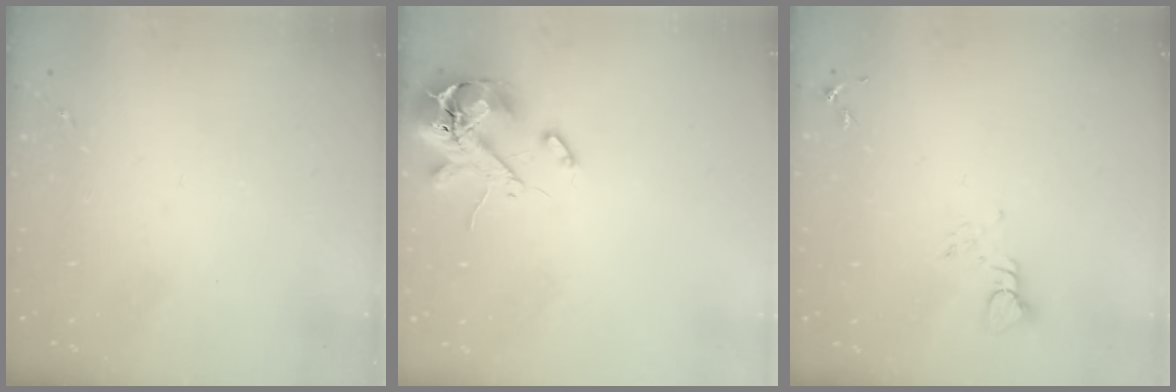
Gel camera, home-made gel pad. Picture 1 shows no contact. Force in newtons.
{"total": 12.8, "press": 12.6, "slide": 2.0}
{"total": 3.8, "press": 3.8, "slide": 0.5}